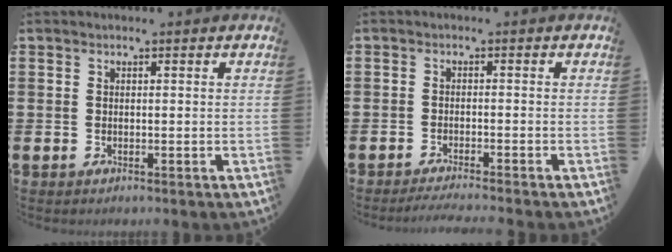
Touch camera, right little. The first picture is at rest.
{"total": 1.4, "force": [-1.3, -0.2, 0.6], "torque": [-0.008, 0.001, -0.025]}